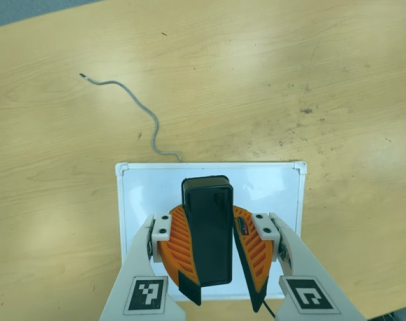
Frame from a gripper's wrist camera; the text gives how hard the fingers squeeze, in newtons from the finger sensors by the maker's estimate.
{"total": 10.9, "left": 10.8, "right": 11.0}